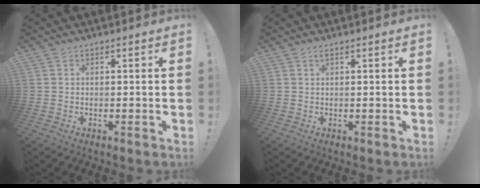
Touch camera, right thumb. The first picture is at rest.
{"total": 0.7, "force": [0.4, 0.0, 0.6], "torque": [-0.009, -0.001, 0.007]}